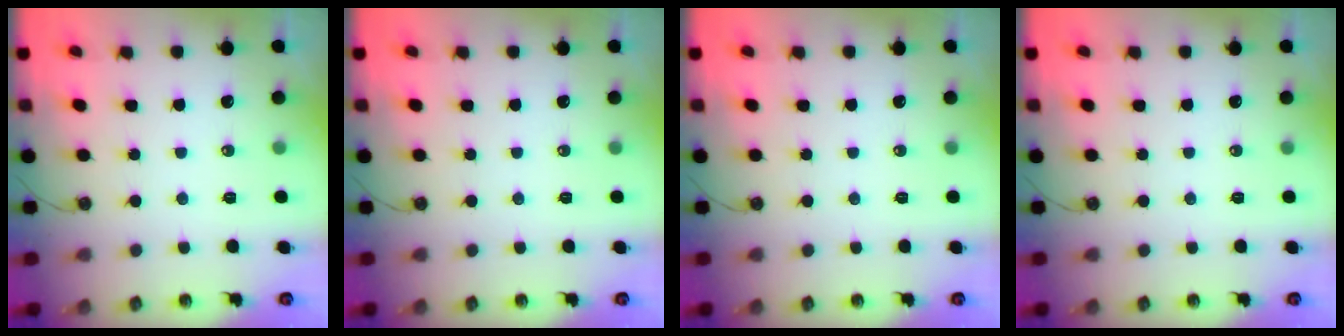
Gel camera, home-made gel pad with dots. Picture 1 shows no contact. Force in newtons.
{"total": 0.0}
{"total": 0.0}
{"total": 0.0}